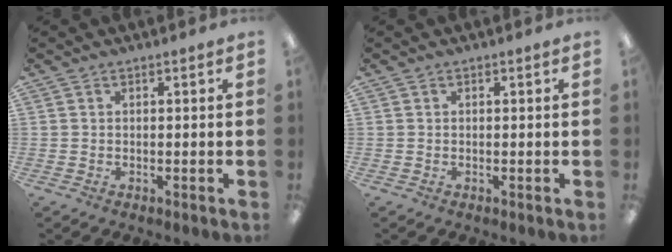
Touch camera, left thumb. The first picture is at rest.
{"total": 0.0}